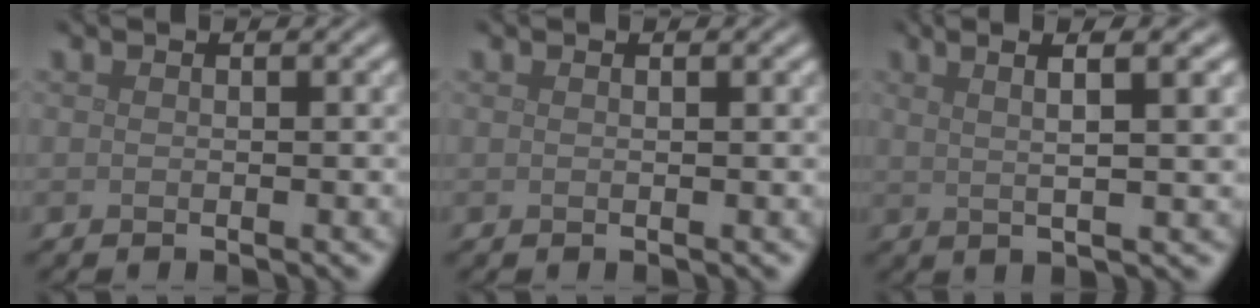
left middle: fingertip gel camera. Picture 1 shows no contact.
{"total": 0.5, "force": [0.3, 0.2, 0.4], "torque": [-0.002, 0.002, 0.003]}
{"total": 6.7, "force": [2.9, 1.6, 5.8], "torque": [-0.071, 0.022, 0.024]}